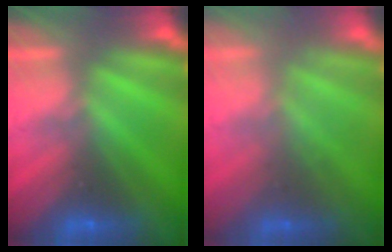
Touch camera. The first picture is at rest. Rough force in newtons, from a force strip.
{"total": 2.2}